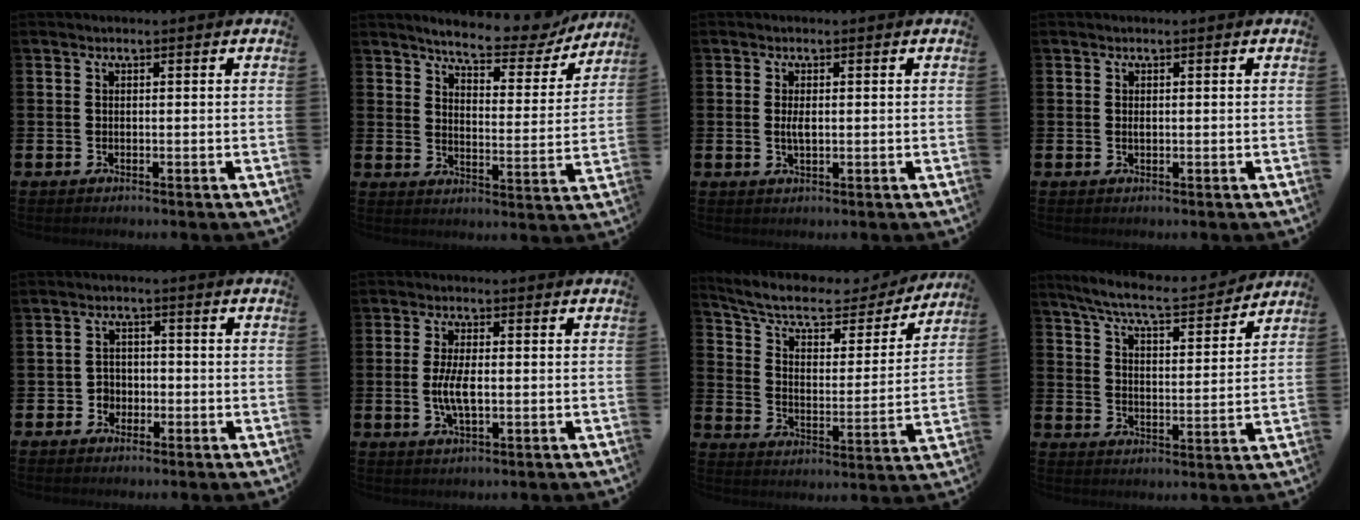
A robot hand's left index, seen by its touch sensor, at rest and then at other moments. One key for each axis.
{"total": 6.5, "fx": 6.0, "fy": 1.3, "fz": 2.1, "tx": -0.051, "ty": -0.044, "tz": 0.098}
{"total": 1.9, "fx": 0.2, "fy": 0.7, "fz": 1.7, "tx": -0.030, "ty": 0.000, "tz": 0.001}
{"total": 0.5, "fx": 0.2, "fy": 0.2, "fz": 0.5, "tx": -0.005, "ty": -0.001, "tz": 0.002}
{"total": 2.5, "fx": -1.2, "fy": 2.1, "fz": 0.3, "tx": -0.010, "ty": 0.005, "tz": -0.031}
{"total": 4.6, "fx": -0.3, "fy": 1.8, "fz": 4.2, "tx": -0.086, "ty": -0.003, "tz": -0.013}
{"total": 8.6, "fx": 7.3, "fy": 3.0, "fz": 3.4, "tx": -0.093, "ty": -0.049, "tz": 0.120}
{"total": 7.1, "fx": 6.6, "fy": 0.6, "fz": 2.6, "tx": -0.078, "ty": -0.043, "tz": 0.111}